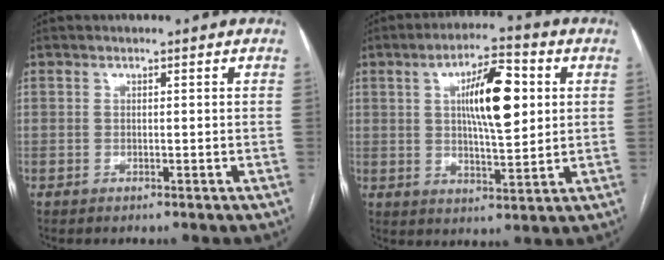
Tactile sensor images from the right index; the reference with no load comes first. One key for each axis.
{"total": 11.4, "fx": 2.6, "fy": 2.8, "fz": 10.7, "tx": -0.182, "ty": 0.010, "tz": 0.042}